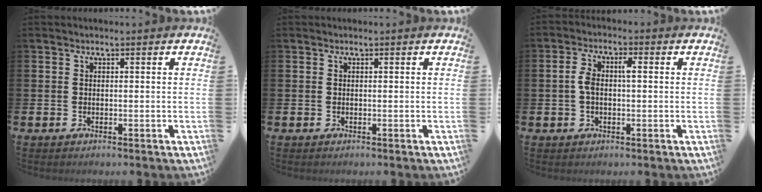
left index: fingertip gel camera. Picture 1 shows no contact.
{"total": 0.0}
{"total": 3.6, "force": [0.2, 1.8, 3.1], "torque": [-0.058, 0.009, 0.001]}